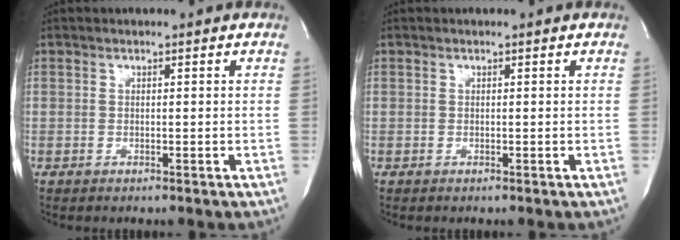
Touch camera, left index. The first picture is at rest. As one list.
[{"total": 0.0}]